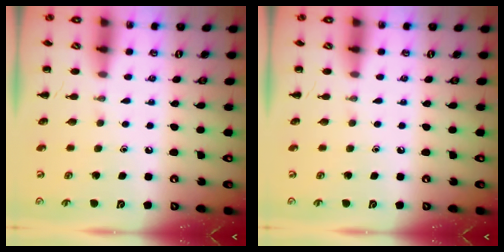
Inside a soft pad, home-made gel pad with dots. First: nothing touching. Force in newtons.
{"total": 0.0}